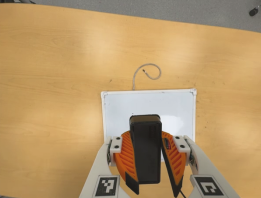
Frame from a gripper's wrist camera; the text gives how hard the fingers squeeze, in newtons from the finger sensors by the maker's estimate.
{"total": 11.2, "left": 10.4, "right": 12.1}